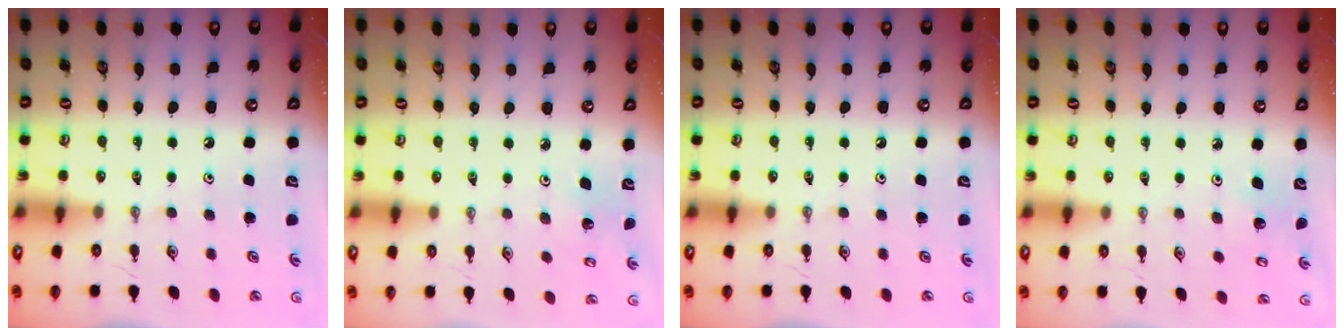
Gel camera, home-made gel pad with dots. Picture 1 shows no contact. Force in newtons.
{"total": 2.0, "press": 2.0, "slide": 0.1}
{"total": 0.0}
{"total": 3.0, "press": 2.9, "slide": 0.3}